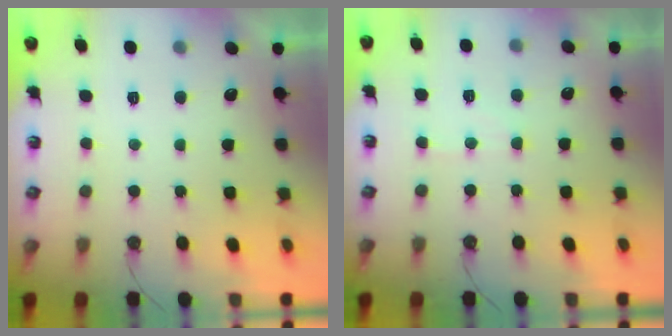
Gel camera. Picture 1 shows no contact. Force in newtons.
{"total": 5.8, "press": 5.8, "slide": 0.7}